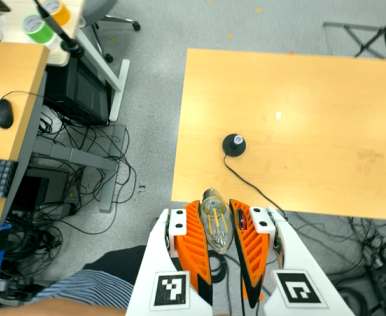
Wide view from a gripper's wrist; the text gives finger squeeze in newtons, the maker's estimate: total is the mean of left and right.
{"total": 22.1, "left": 25.3, "right": 18.9}